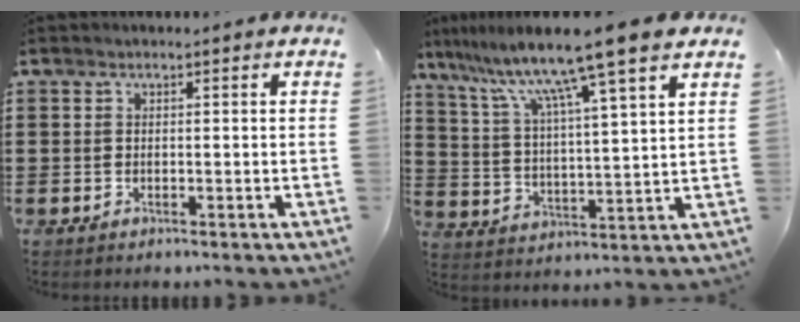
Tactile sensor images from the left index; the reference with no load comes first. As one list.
[{"total": 11.3, "force": [8.9, -0.9, 6.9], "torque": [-0.166, -0.049, 0.141]}]